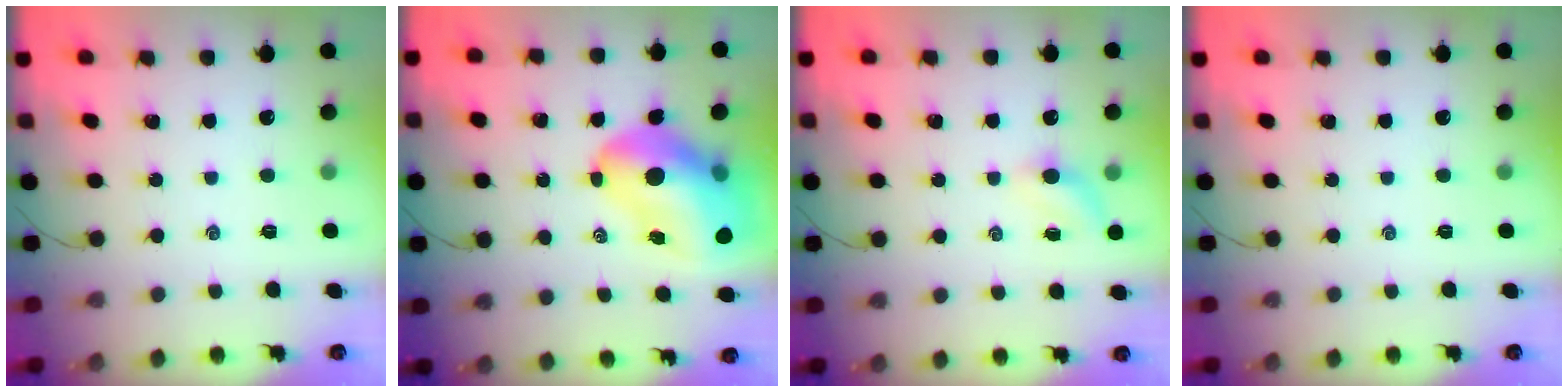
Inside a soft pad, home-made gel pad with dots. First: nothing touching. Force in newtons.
{"total": 17.3, "press": 16.5, "slide": 5.1}
{"total": 4.8, "press": 4.6, "slide": 1.6}
{"total": 0.0}